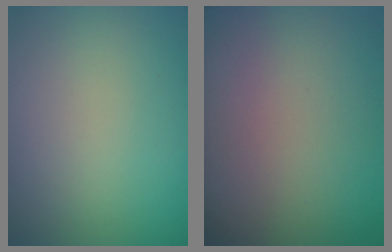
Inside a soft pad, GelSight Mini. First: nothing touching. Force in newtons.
{"total": 0.0}